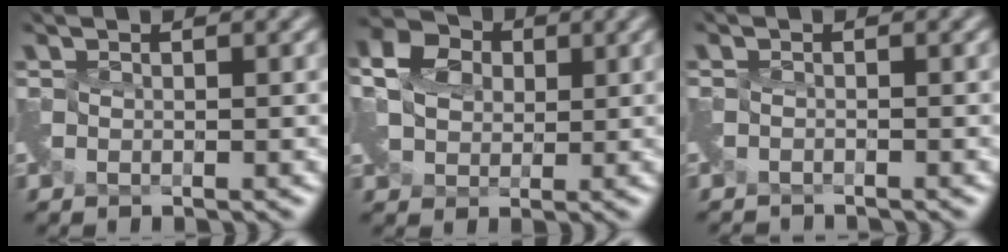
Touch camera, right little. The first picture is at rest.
{"total": 4.4, "force": [1.5, 3.6, 2.1], "torque": [-0.063, 0.018, 0.022]}
{"total": 1.8, "force": [-1.8, -0.4, -0.4], "torque": [0.007, -0.018, -0.039]}